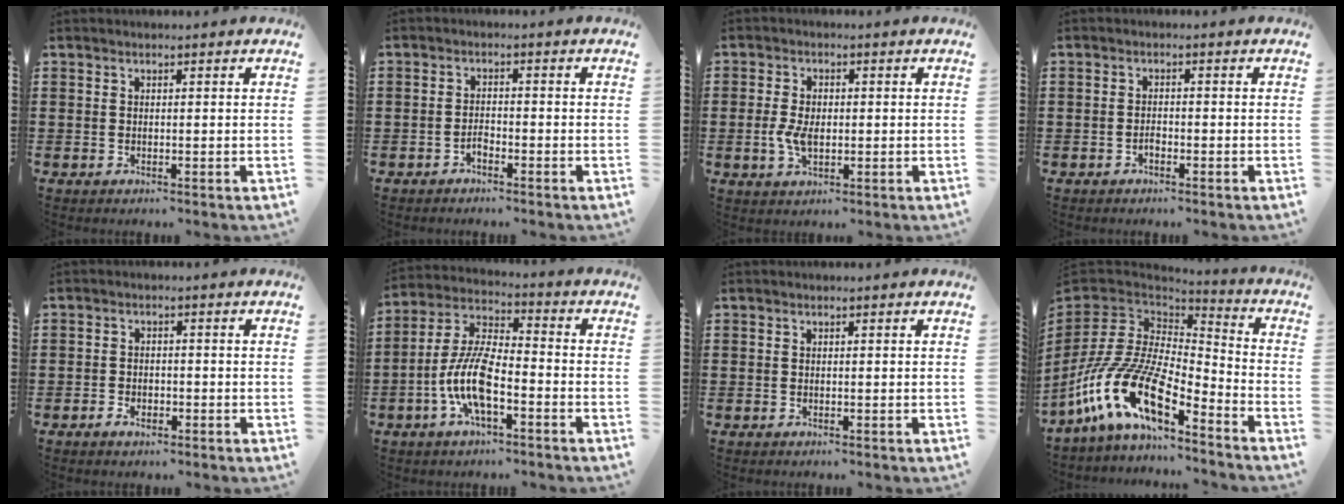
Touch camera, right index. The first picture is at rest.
{"total": 1.5, "force": [-1.2, 0.6, 0.7], "torque": [-0.019, 0.002, -0.025]}
{"total": 4.1, "force": [-0.3, 2.5, 3.3], "torque": [-0.077, 0.001, -0.009]}
{"total": 1.0, "force": [-0.7, 0.6, 0.6], "torque": [-0.014, -0.002, -0.013]}
{"total": 1.7, "force": [-1.1, 1.1, 0.7], "torque": [-0.016, 0.002, -0.023]}
{"total": 10.0, "force": [-3.6, 3.6, 8.6], "torque": [-0.203, -0.005, -0.074]}
{"total": 0.0}
{"total": 17.3, "force": [-9.7, 7.2, 12.4], "torque": [-0.285, 0.014, -0.189]}